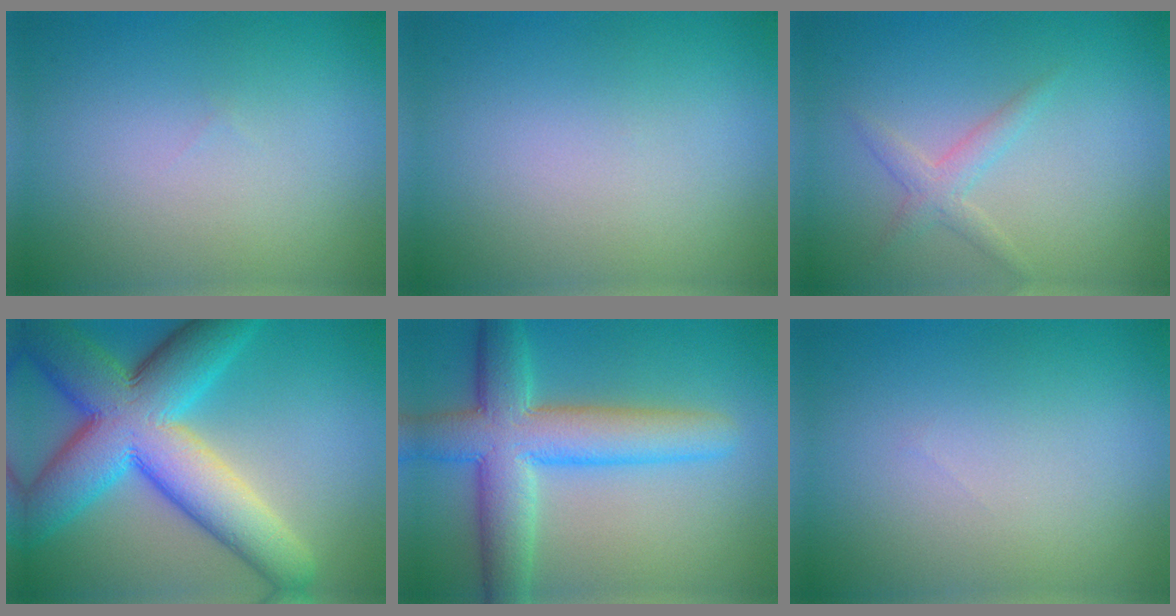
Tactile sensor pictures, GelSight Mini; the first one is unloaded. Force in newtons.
{"total": 0.0}
{"total": 1.7, "press": 1.7, "slide": 0.1}
{"total": 12.8, "press": 12.8, "slide": 0.3}
{"total": 8.0, "press": 8.0, "slide": 0.4}
{"total": 0.0}